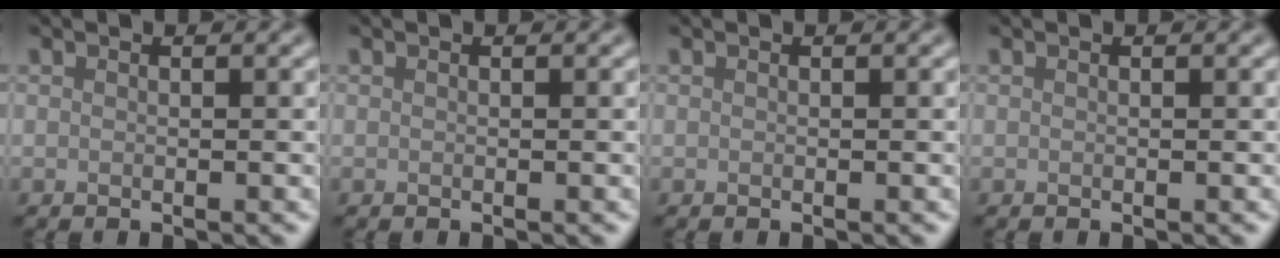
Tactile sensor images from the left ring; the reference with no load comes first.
{"total": 0.0}
{"total": 0.0}
{"total": 0.0}